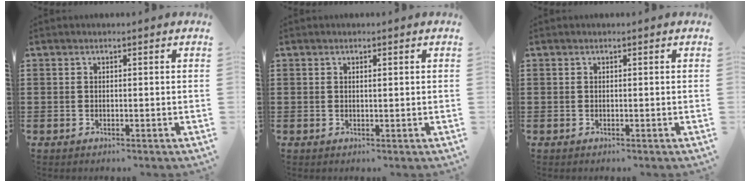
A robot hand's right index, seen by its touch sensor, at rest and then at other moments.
{"total": 0.8, "force": [0.2, 0.2, 0.7], "torque": [-0.015, 0.001, 0.004]}
{"total": 0.0}